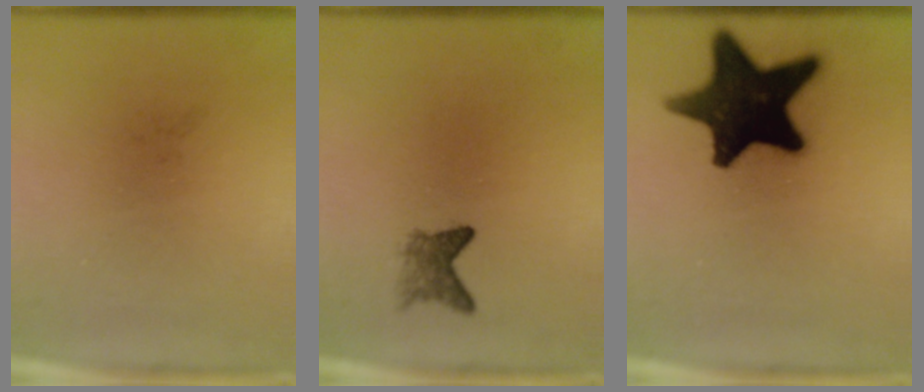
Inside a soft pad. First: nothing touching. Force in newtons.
{"total": 2.5}
{"total": 17.9}